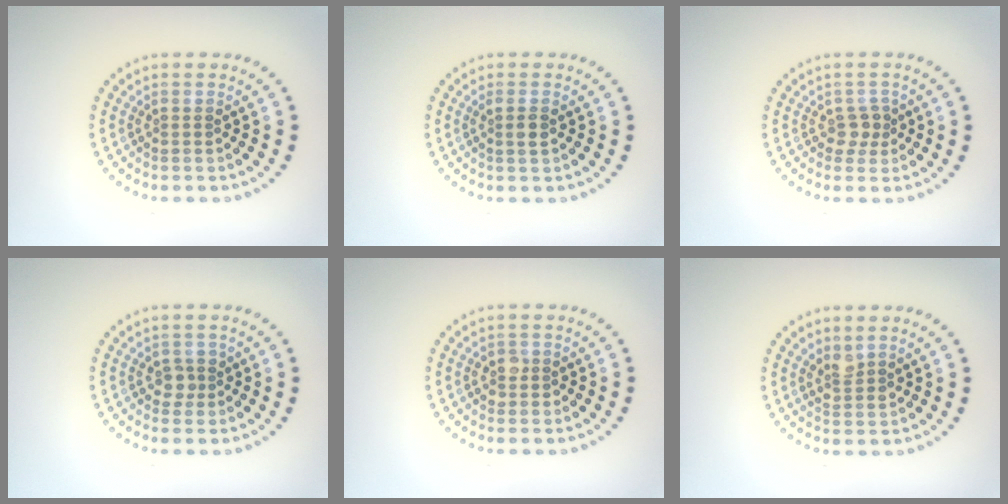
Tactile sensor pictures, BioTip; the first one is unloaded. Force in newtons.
{"total": 1.2, "press": 1.0, "slide": 0.5}
{"total": 1.6, "press": 1.3, "slide": 0.9}
{"total": 1.5, "press": 1.3, "slide": 0.8}
{"total": 1.4, "press": 1.3, "slide": 0.4}
{"total": 1.6, "press": 1.4, "slide": 0.8}